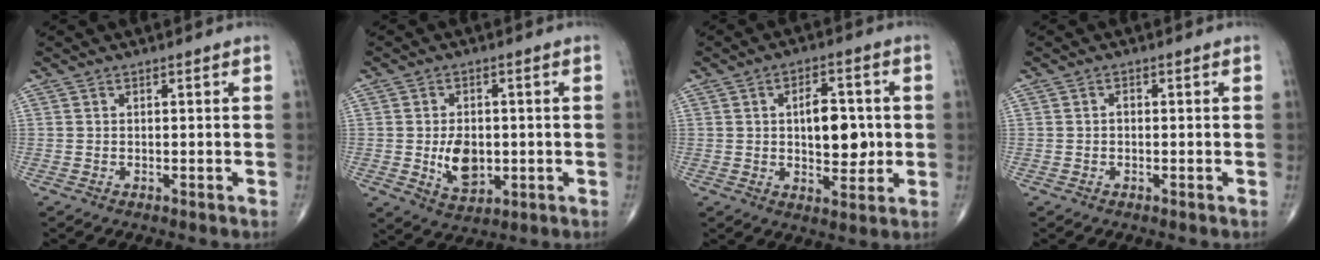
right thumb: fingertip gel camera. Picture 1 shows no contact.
{"total": 7.6, "force": [-0.8, 4.9, 5.7], "torque": [-0.077, -0.007, -0.004]}
{"total": 9.6, "force": [0.6, 5.2, 8.1], "torque": [-0.091, 0.001, 0.013]}
{"total": 0.8, "force": [-0.1, 0.6, 0.6], "torque": [-0.002, 0.003, -0.005]}